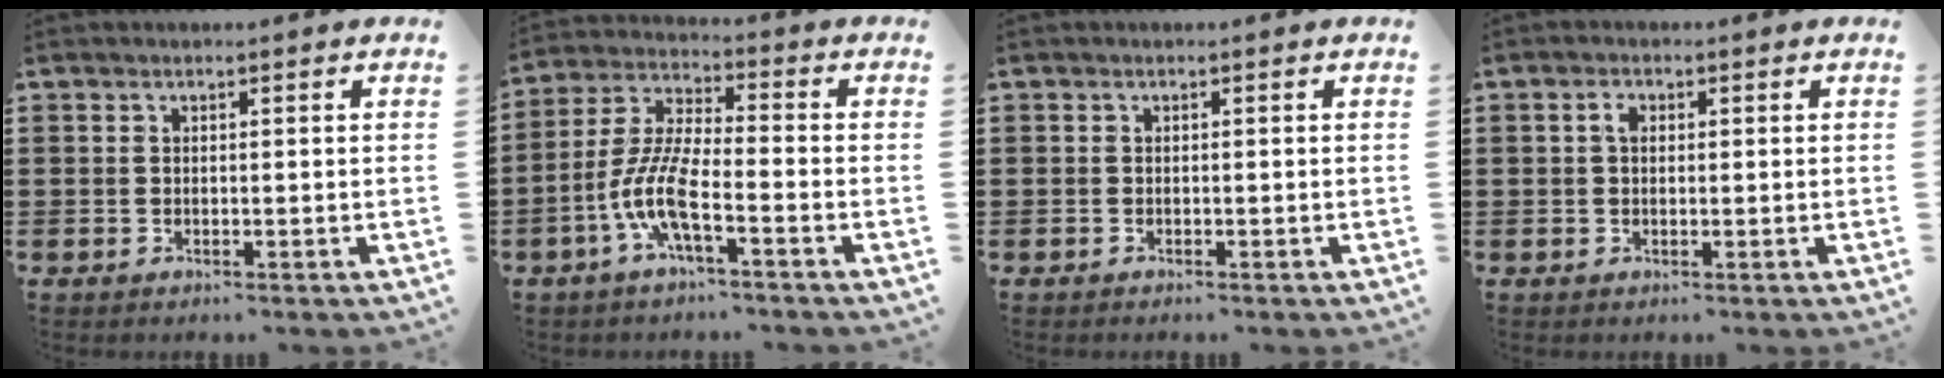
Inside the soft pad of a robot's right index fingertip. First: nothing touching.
{"total": 8.5, "force": [-4.0, 1.6, 7.4], "torque": [-0.179, -0.016, -0.081]}
{"total": 0.0}
{"total": 1.7, "force": [0.3, 1.1, 1.3], "torque": [-0.028, 0.009, 0.004]}